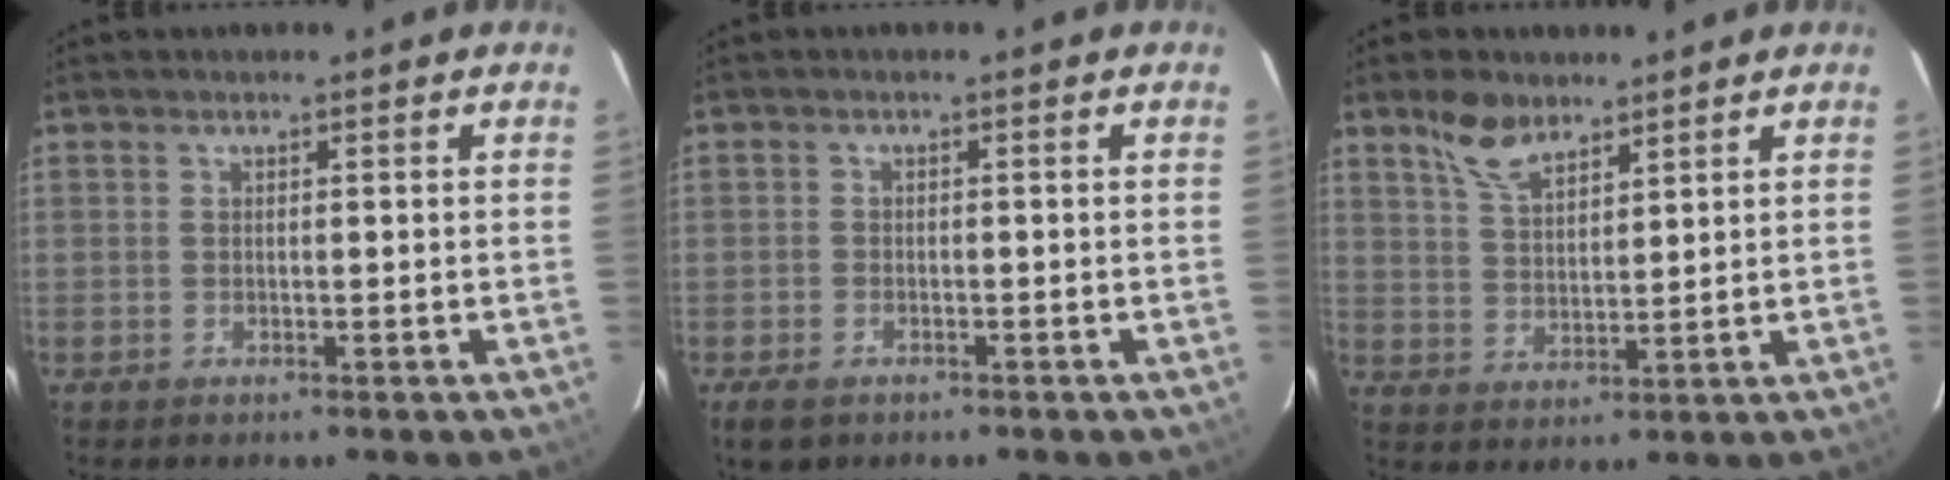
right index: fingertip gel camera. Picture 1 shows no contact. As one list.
[{"total": 3.9, "force": [-2.5, 2.4, 1.7], "torque": [-0.044, -0.007, -0.042]}, {"total": 6.9, "force": [5.1, 3.1, 3.4], "torque": [-0.061, 0.006, 0.100]}]